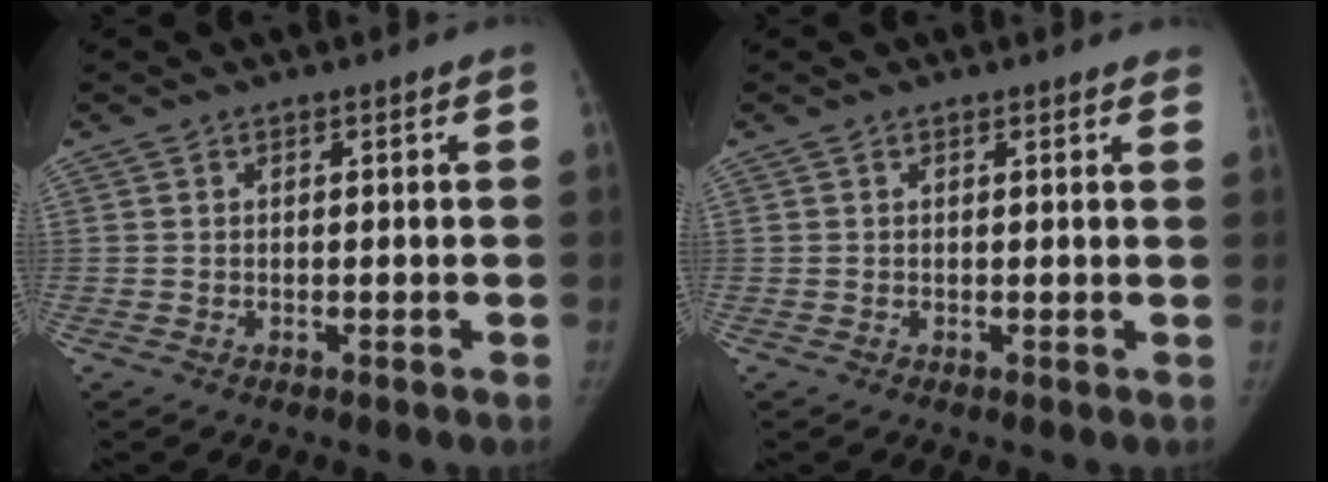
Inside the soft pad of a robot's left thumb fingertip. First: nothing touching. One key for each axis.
{"total": 2.6, "fx": 2.3, "fy": 0.5, "fz": 1.1, "tx": -0.004, "ty": -0.002, "tz": 0.014}